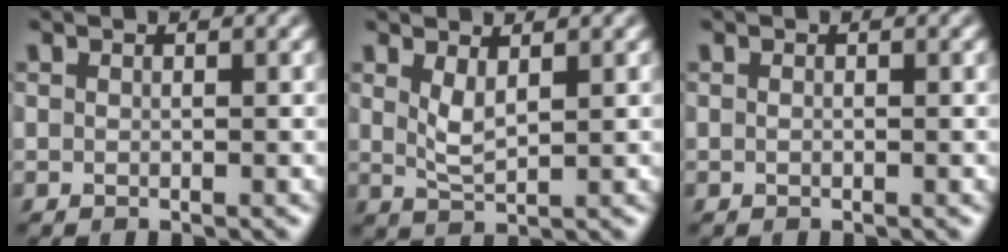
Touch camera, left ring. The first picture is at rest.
{"total": 2.0, "force": [1.0, 0.6, 1.7], "torque": [-0.039, -0.006, 0.024]}
{"total": 0.0}